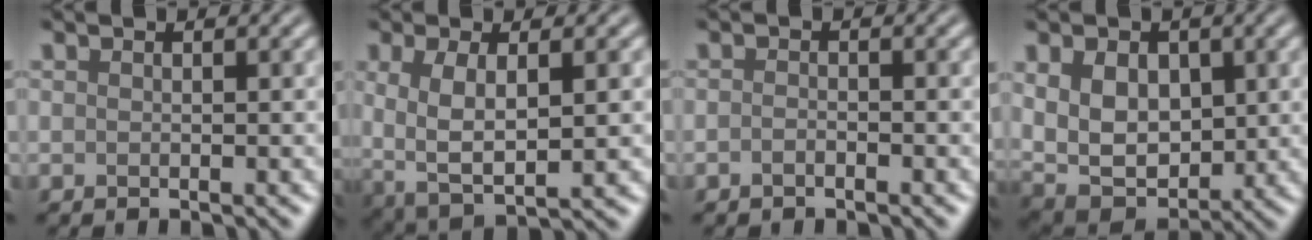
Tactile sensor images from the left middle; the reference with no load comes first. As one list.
[{"total": 4.8, "force": [0.1, 1.8, 4.5], "torque": [-0.089, -0.007, 0.005]}, {"total": 0.8, "force": [-0.6, 0.2, 0.5], "torque": [-0.011, 0.000, -0.012]}, {"total": 6.9, "force": [1.1, 4.9, 4.8], "torque": [-0.101, -0.008, 0.020]}]